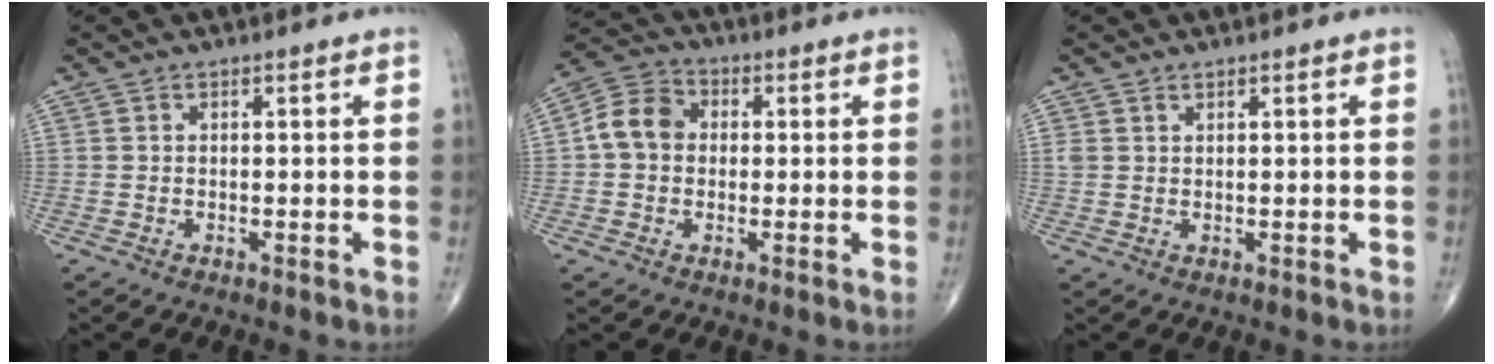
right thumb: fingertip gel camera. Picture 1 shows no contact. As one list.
[{"total": 7.7, "force": [0.3, 6.3, 4.4], "torque": [-0.071, 0.023, -0.008]}, {"total": 1.2, "force": [0.8, 0.7, 0.5], "torque": [-0.005, 0.001, 0.016]}]